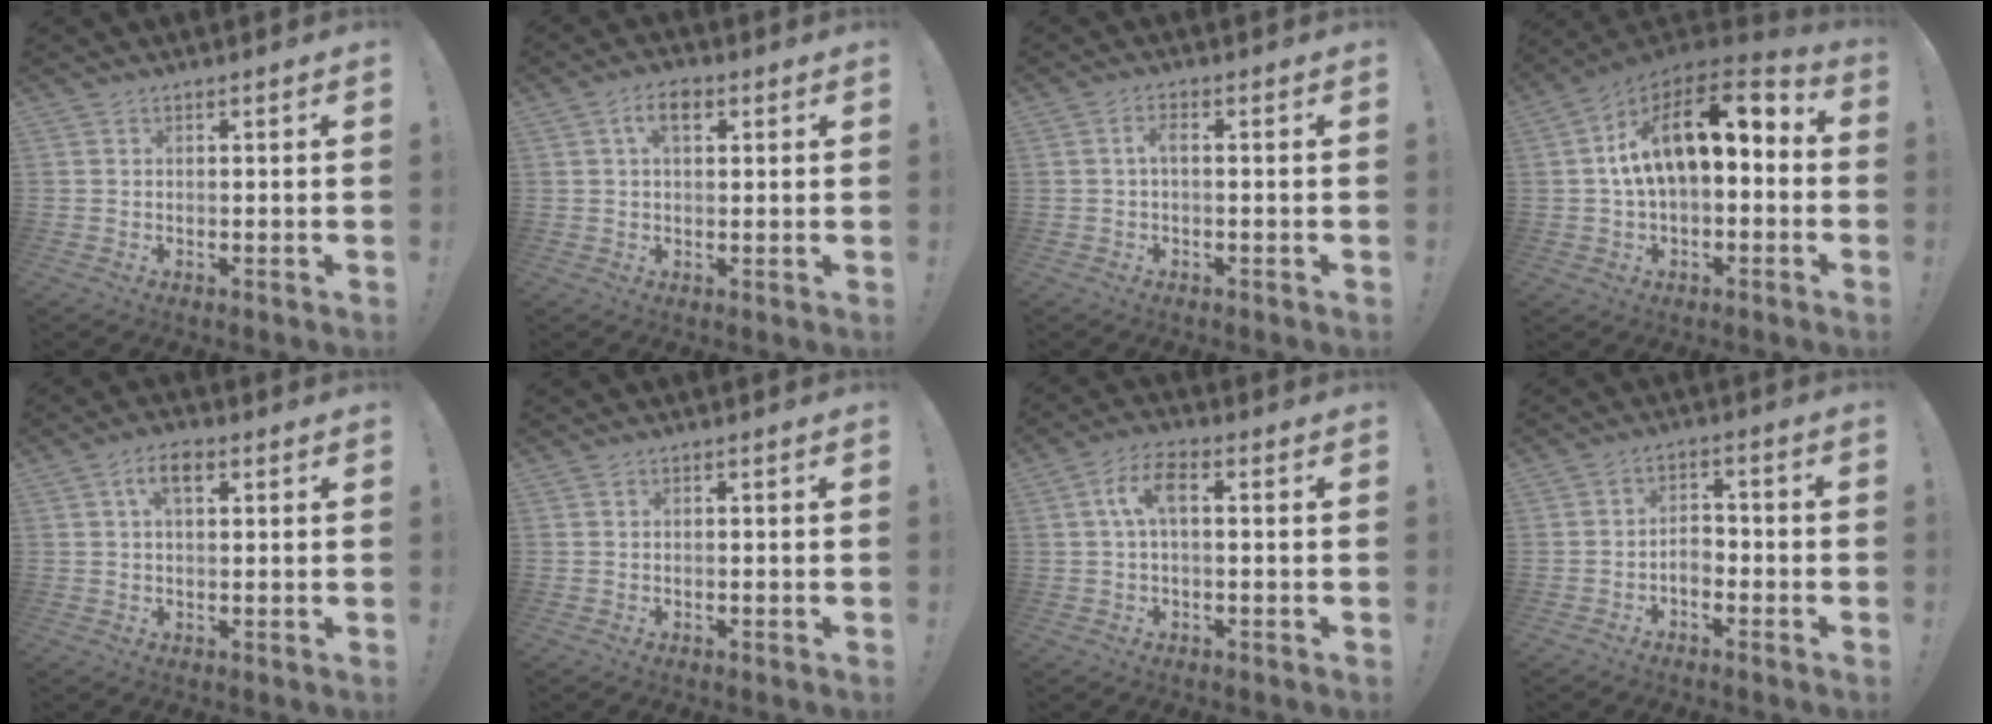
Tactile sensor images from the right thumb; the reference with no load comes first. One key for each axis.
{"total": 6.4, "fx": 1.9, "fy": 4.5, "fz": 4.2, "tx": -0.057, "ty": 0.003, "tz": 0.032}
{"total": 2.7, "fx": -0.4, "fy": 0.7, "fz": 2.6, "tx": -0.049, "ty": 0.008, "tz": -0.009}
{"total": 16.3, "fx": 3.4, "fy": 8.4, "fz": 13.5, "tx": -0.214, "ty": -0.005, "tz": 0.057}
{"total": 5.6, "fx": 2.0, "fy": 2.9, "fz": 4.3, "tx": -0.075, "ty": 0.007, "tz": 0.034}
{"total": 0.0}
{"total": 7.4, "fx": 1.1, "fy": 3.3, "fz": 6.6, "tx": -0.137, "ty": 0.010, "tz": 0.019}
{"total": 4.7, "fx": -1.6, "fy": 3.2, "fz": 3.1, "tx": -0.061, "ty": 0.007, "tz": -0.030}